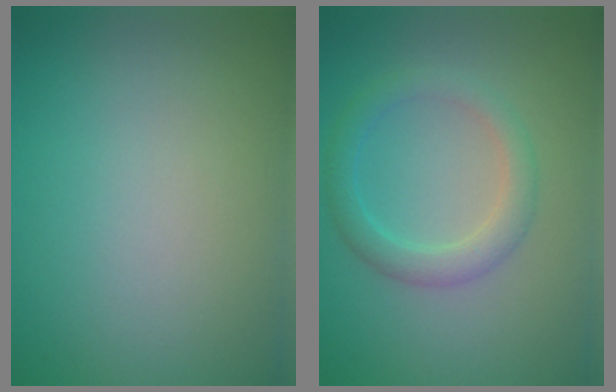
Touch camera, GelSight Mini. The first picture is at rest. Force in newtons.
{"total": 2.7, "press": 2.7, "slide": 0.1}